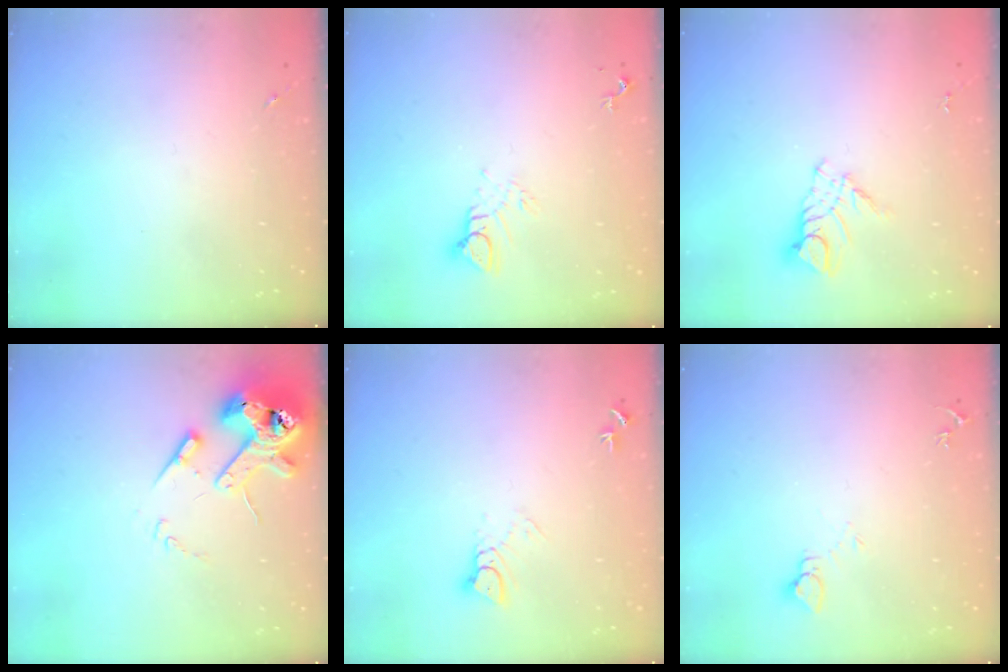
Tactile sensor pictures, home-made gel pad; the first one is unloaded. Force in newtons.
{"total": 5.7, "press": 5.7, "slide": 0.3}
{"total": 8.9, "press": 8.9, "slide": 0.8}
{"total": 14.6, "press": 14.5, "slide": 2.0}
{"total": 4.7, "press": 4.7, "slide": 0.2}
{"total": 3.7, "press": 3.7, "slide": 0.3}